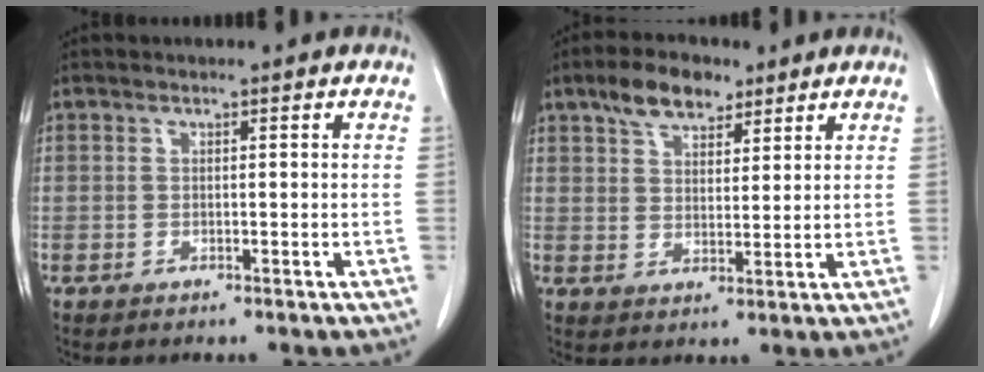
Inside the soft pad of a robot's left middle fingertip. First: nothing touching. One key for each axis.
{"total": 6.9, "fx": 4.8, "fy": 3.3, "fz": 3.8, "tx": -0.068, "ty": 0.015, "tz": 0.086}